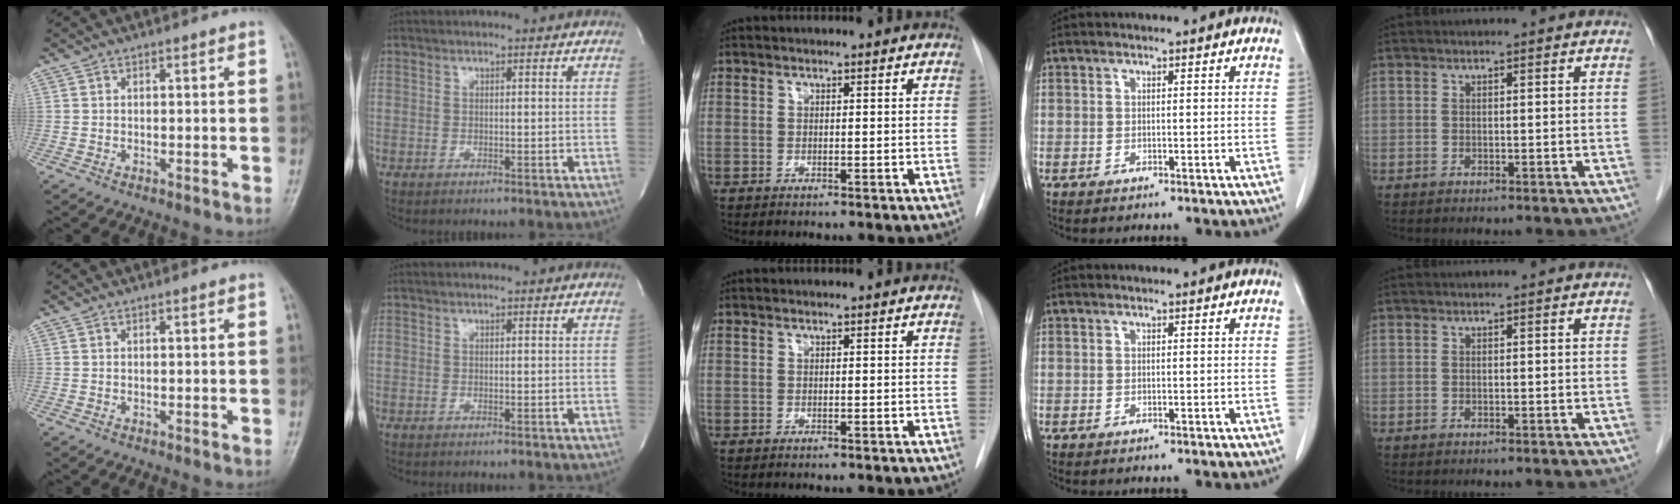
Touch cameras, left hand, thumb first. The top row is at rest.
{}